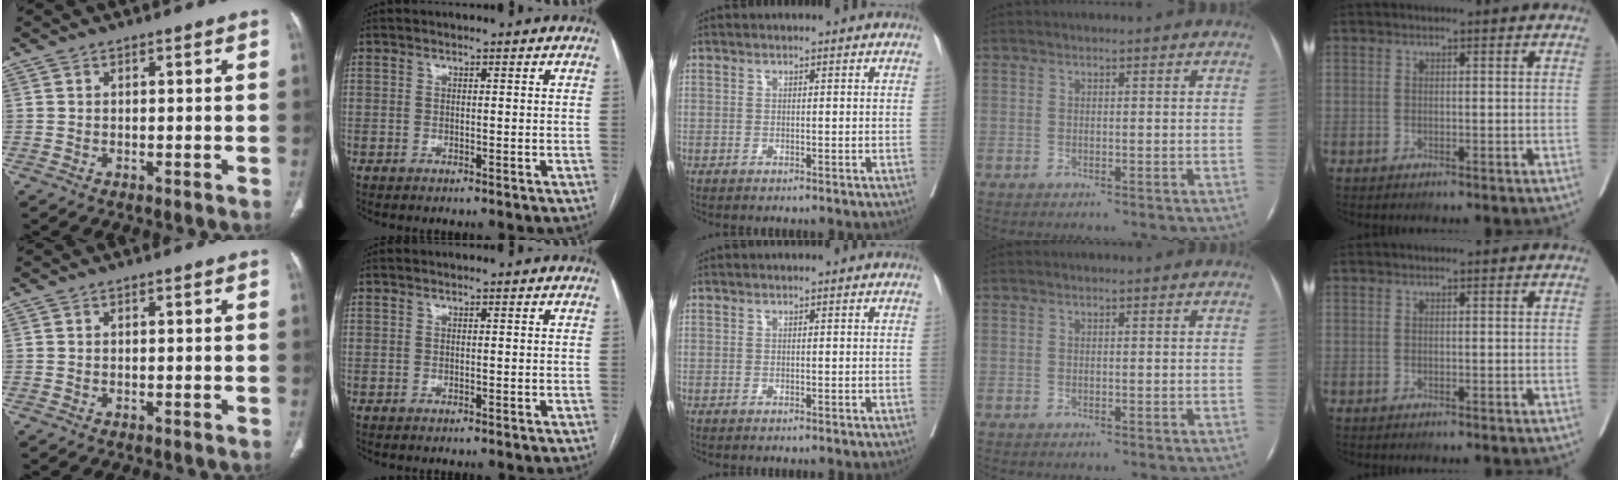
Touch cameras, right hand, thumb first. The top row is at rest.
{}